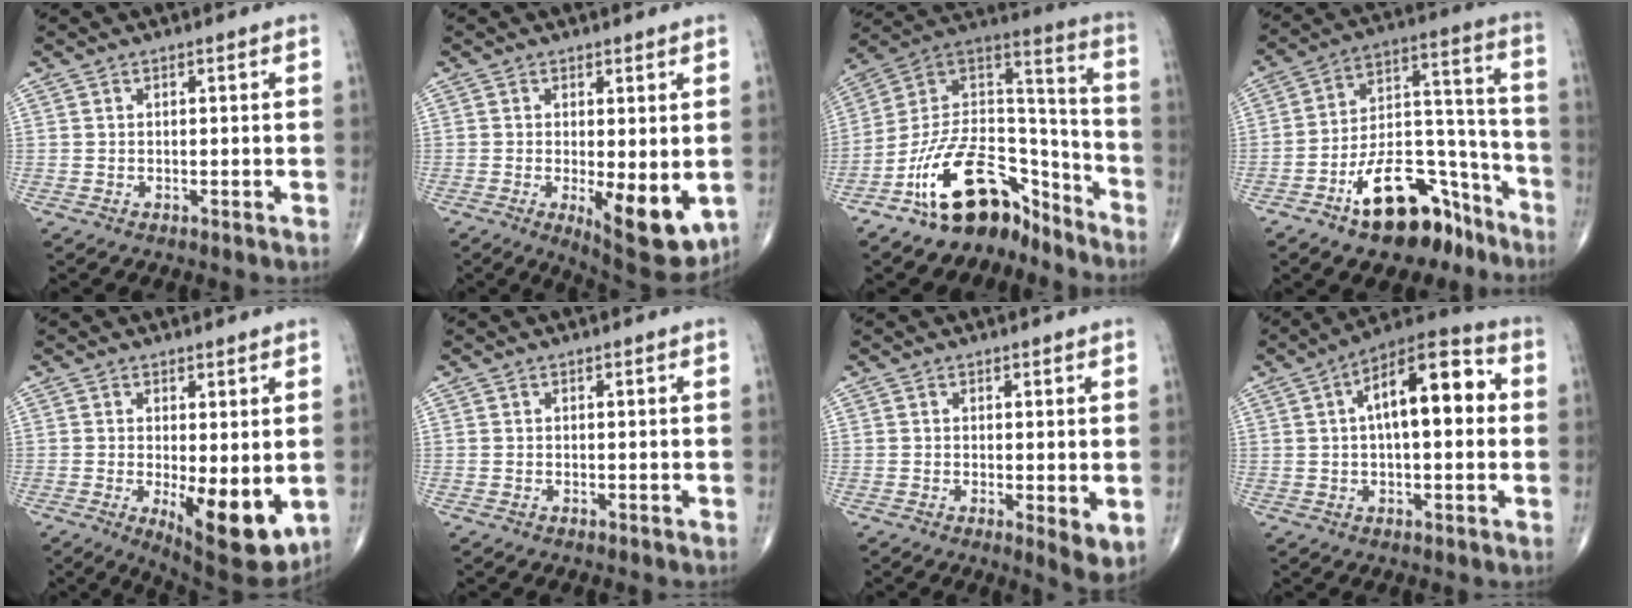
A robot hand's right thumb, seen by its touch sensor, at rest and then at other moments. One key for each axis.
{"total": 10.7, "fx": -2.0, "fy": 3.9, "fz": 9.8, "tx": -0.127, "ty": -0.025, "tz": -0.018}
{"total": 20.2, "fx": -14.0, "fy": 10.0, "fz": 10.6, "tx": -0.145, "ty": 0.122, "tz": -0.244}
{"total": 18.4, "fx": -11.6, "fy": 9.1, "fz": 11.1, "tx": -0.133, "ty": 0.107, "tz": -0.184}
{"total": 11.6, "fx": -2.0, "fy": 4.3, "fz": 10.6, "tx": -0.142, "ty": -0.027, "tz": -0.015}
{"total": 0.0}
{"total": 4.4, "fx": -0.3, "fy": 1.3, "fz": 4.2, "tx": -0.062, "ty": -0.015, "tz": -0.006}
{"total": 14.4, "fx": 2.3, "fy": 6.2, "fz": 12.8, "tx": -0.181, "ty": 0.029, "tz": 0.025}